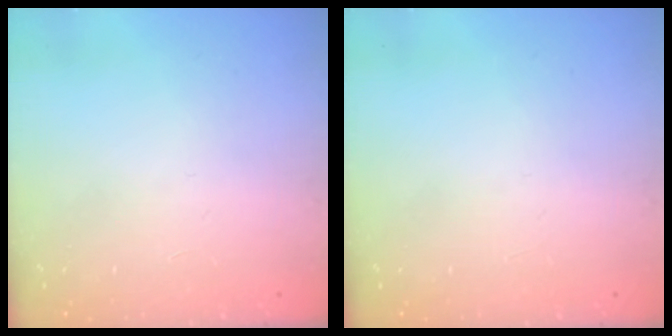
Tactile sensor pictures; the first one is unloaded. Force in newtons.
{"total": 0.0}